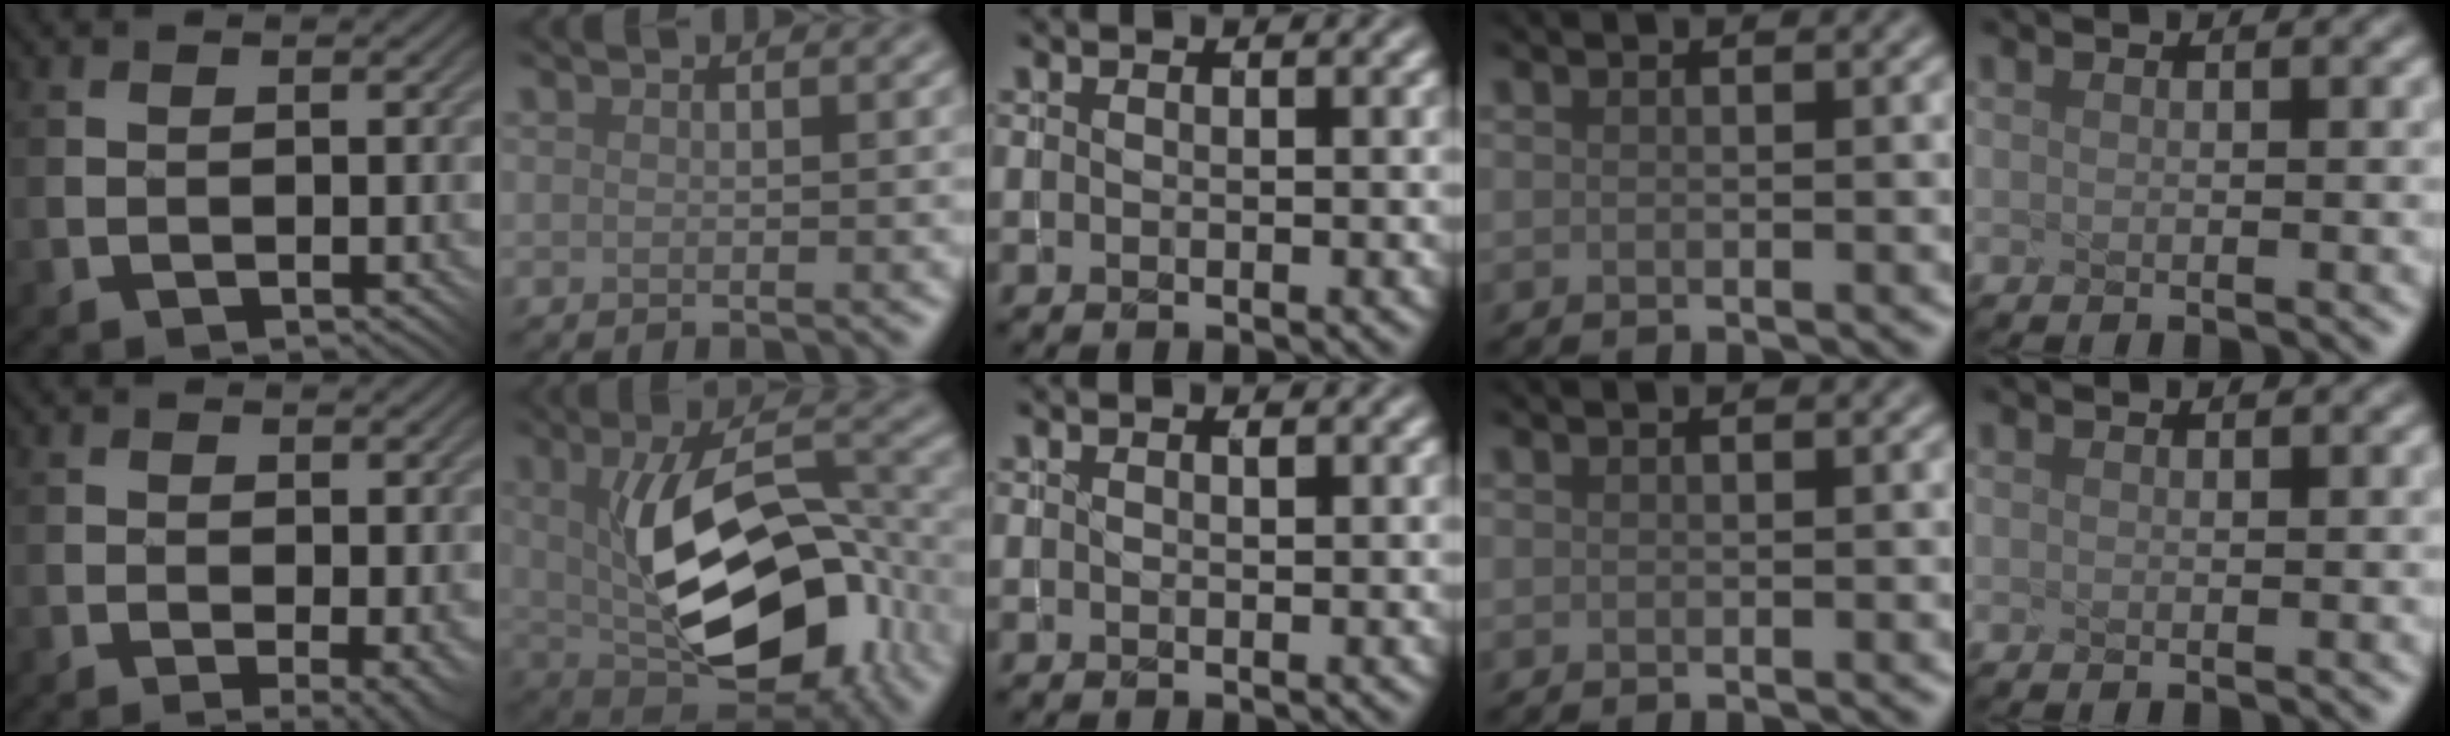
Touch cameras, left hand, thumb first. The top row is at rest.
{"thumb": {"total": 3.7, "force": [-1.9, 1.6, 2.7], "torque": [-0.030, 0.002, -0.018]}, "index": {"total": 12.0, "force": [-1.2, 6.0, 10.3], "torque": [-0.168, -0.008, -0.009]}, "middle": {"total": 0.5, "force": [0.1, 0.2, 0.4], "torque": [-0.010, -0.003, 0.004]}}